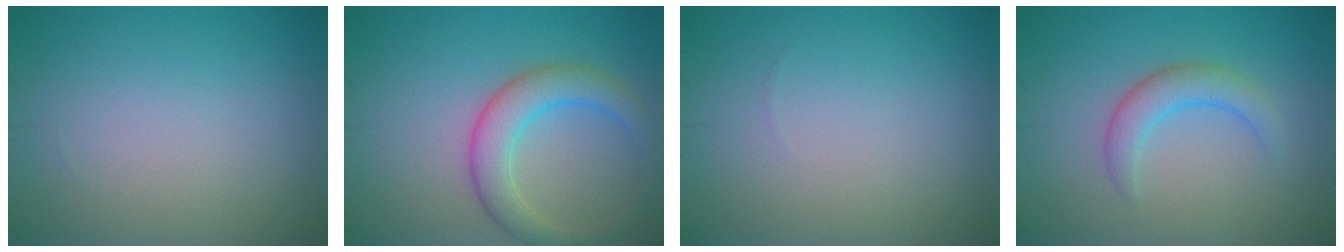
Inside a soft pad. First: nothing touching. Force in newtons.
{"total": 4.6, "press": 4.6, "slide": 0.2}
{"total": 0.0}
{"total": 2.8, "press": 2.8, "slide": 0.3}